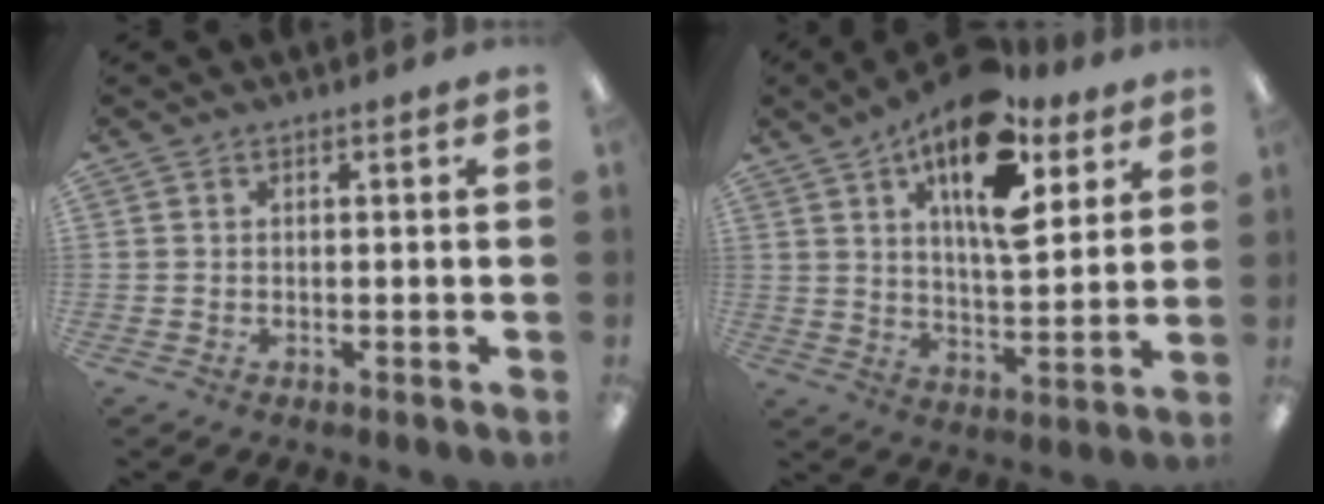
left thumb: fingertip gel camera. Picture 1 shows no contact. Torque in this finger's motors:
{"motor_torque": [0.17, 0.86, 1.89, -0.88, 0.21]}